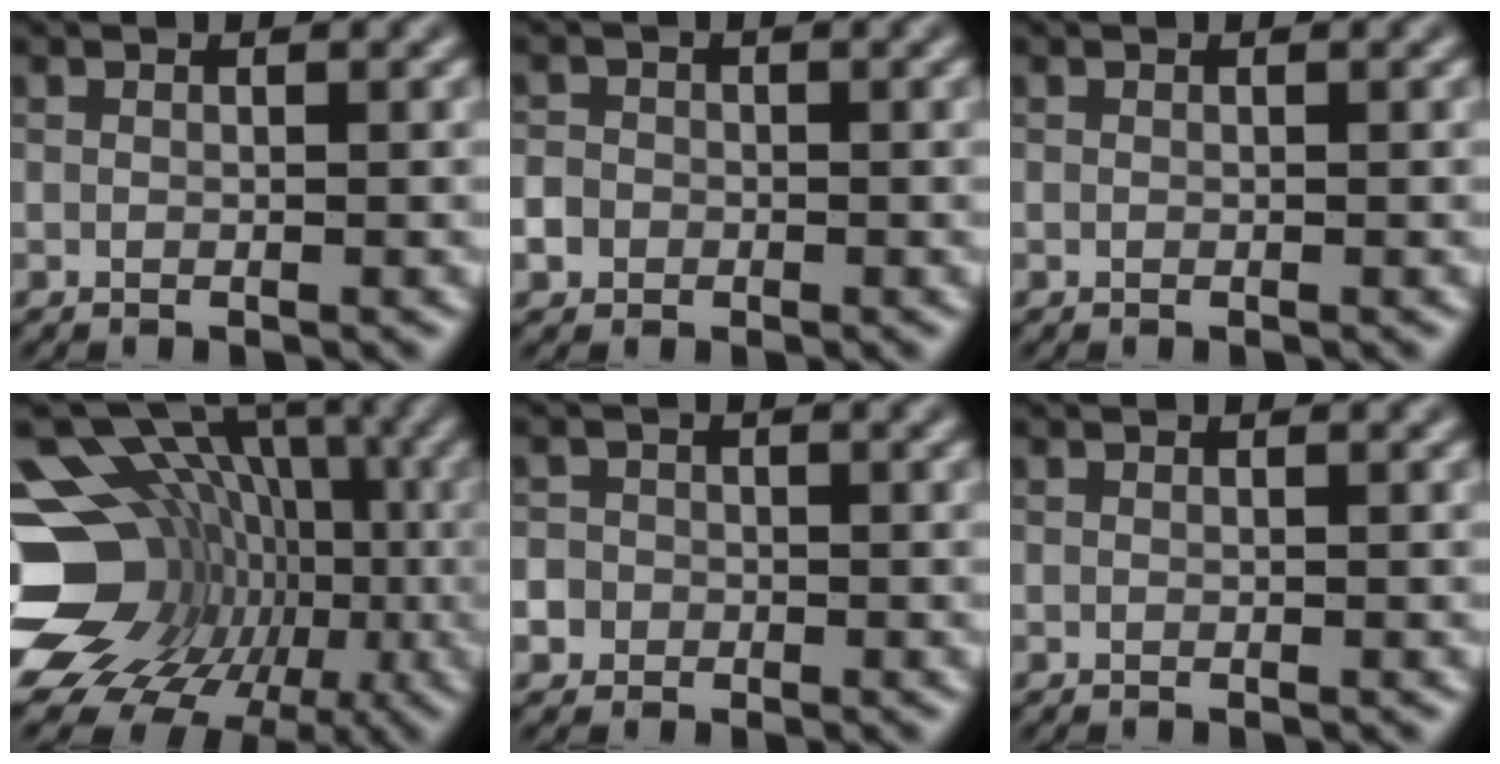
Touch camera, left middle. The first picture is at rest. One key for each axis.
{"total": 2.8, "fx": -1.2, "fy": 2.4, "fz": 0.8, "tx": -0.007, "ty": 0.001, "tz": -0.027}
{"total": 0.0}
{"total": 19.6, "fx": -3.7, "fy": 16.5, "fz": 10.0, "tx": -0.144, "ty": 0.017, "tz": -0.062}
{"total": 4.6, "fx": -1.8, "fy": 4.1, "fz": 1.0, "tx": -0.006, "ty": 0.005, "tz": -0.056}
{"total": 0.0}